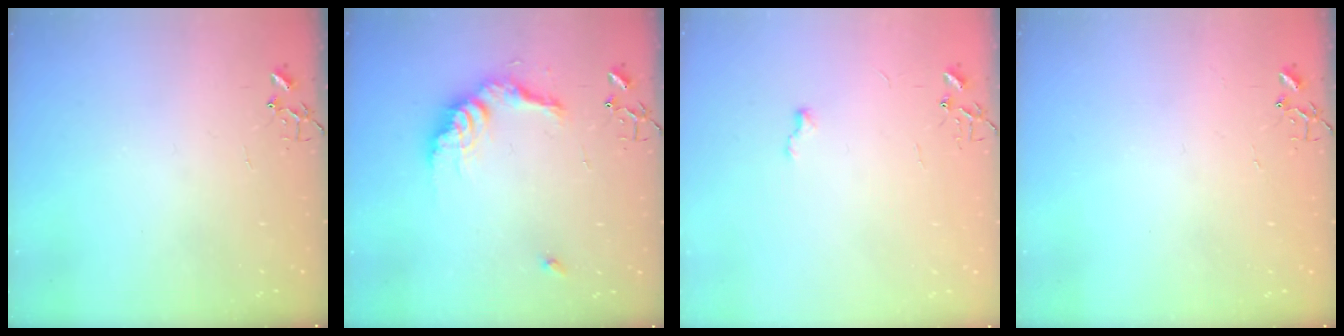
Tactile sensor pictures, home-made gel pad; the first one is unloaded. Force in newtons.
{"total": 15.2, "press": 15.2, "slide": 0.9}
{"total": 4.6, "press": 4.6, "slide": 0.6}
{"total": 1.4, "press": 1.4, "slide": 0.2}